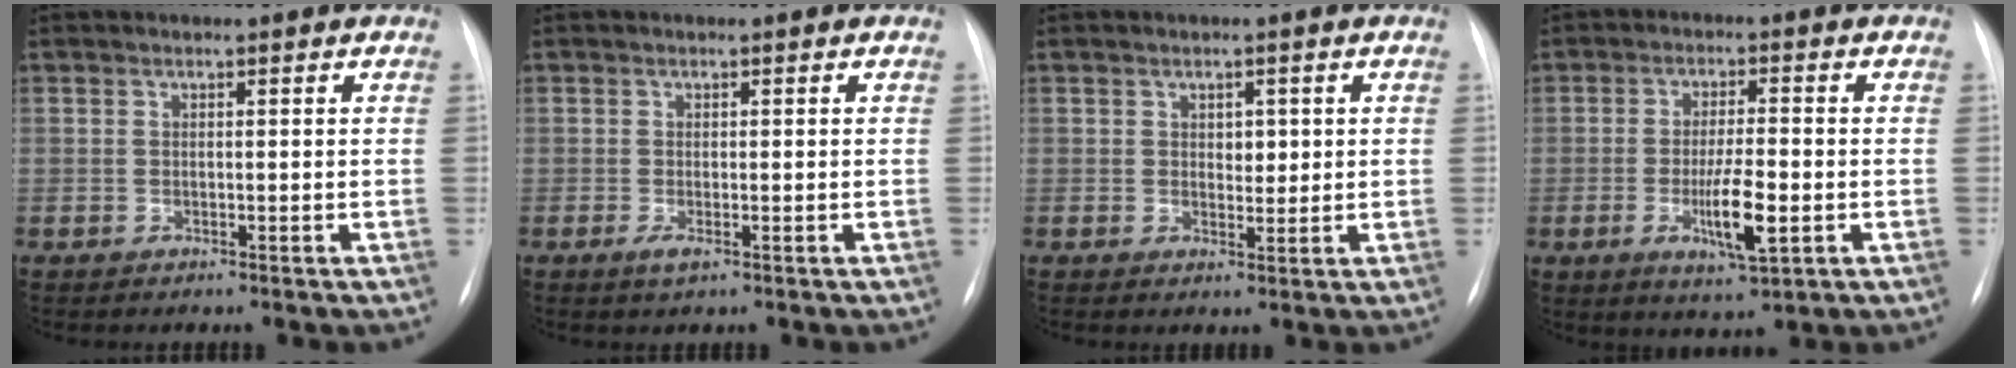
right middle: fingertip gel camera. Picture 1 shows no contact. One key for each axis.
{"total": 1.4, "fx": -0.6, "fy": 0.4, "fz": 1.2, "tx": -0.022, "ty": -0.003, "tz": -0.009}
{"total": 2.4, "fx": 0.6, "fy": 1.6, "fz": 1.7, "tx": -0.018, "ty": -0.001, "tz": 0.009}
{"total": 7.2, "fx": -1.9, "fy": 1.2, "fz": 6.9, "tx": -0.127, "ty": -0.013, "tz": -0.032}